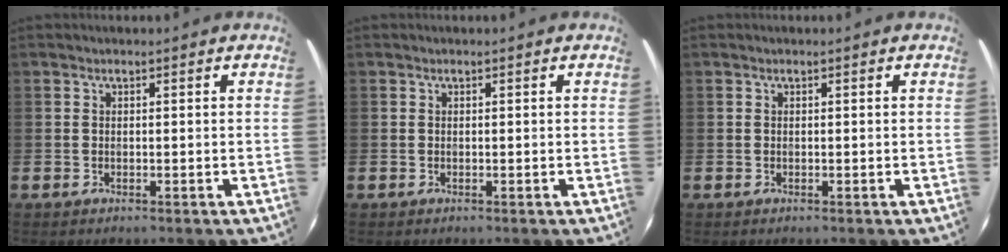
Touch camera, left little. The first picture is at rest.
{"total": 0.0}
{"total": 0.0}